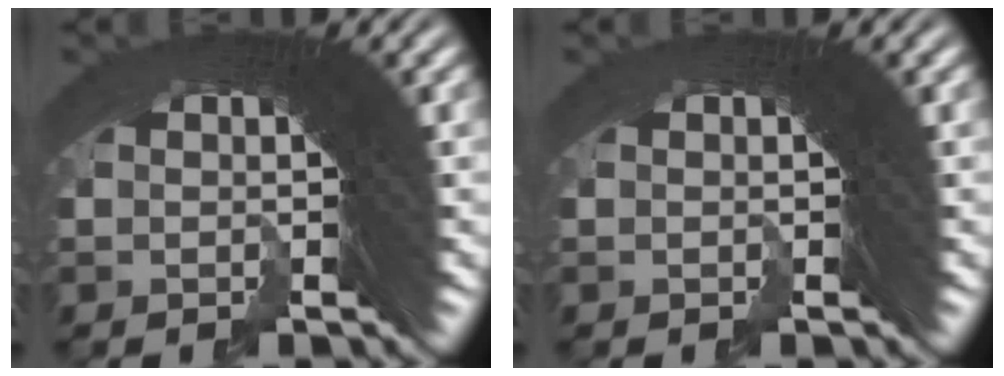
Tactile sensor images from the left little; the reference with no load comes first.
{"total": 0.0}